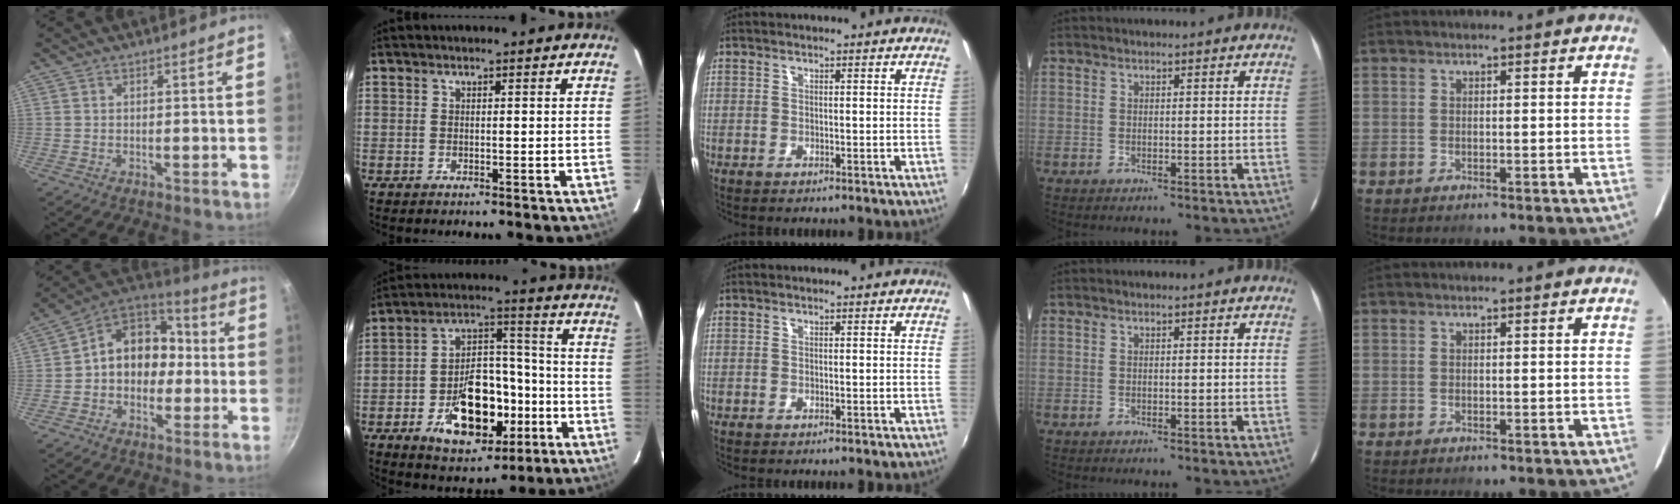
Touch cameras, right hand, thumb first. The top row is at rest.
{"thumb": {"total": 13.5, "force": [-0.9, 11.0, 7.9], "torque": [-0.068, 0.051, -0.037]}, "index": {"total": 16.8, "force": [-6.4, 10.0, 11.9], "torque": [-0.216, 0.026, -0.082]}}